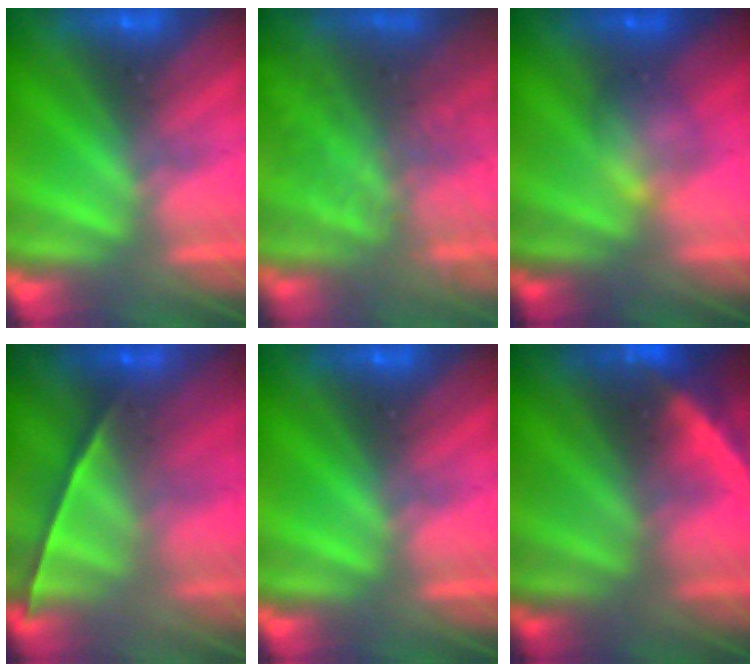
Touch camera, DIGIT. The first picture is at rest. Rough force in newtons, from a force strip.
{"total": 8.1}
{"total": 2.1}
{"total": 1.1}
{"total": 0.0}
{"total": 2.2}